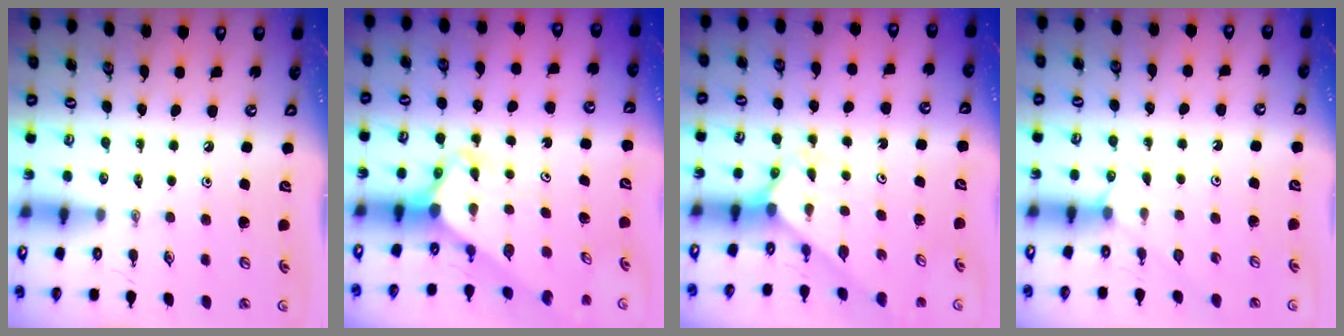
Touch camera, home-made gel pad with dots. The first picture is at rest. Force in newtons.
{"total": 3.2, "press": 3.2, "slide": 0.2}
{"total": 2.1, "press": 2.1, "slide": 0.2}
{"total": 4.5, "press": 4.5, "slide": 0.6}